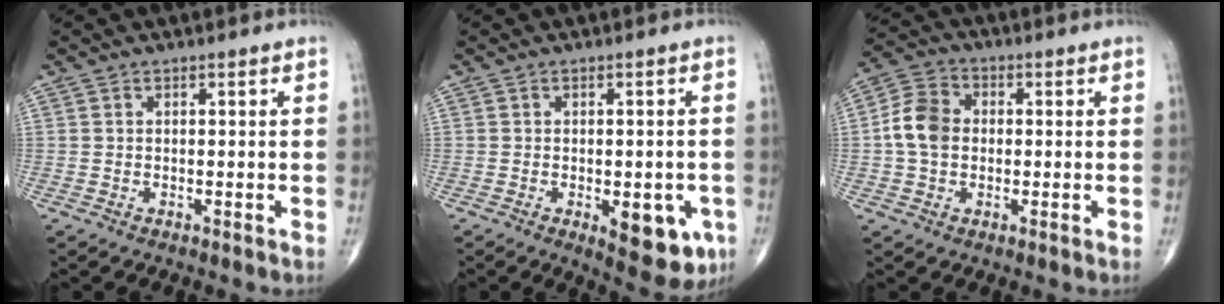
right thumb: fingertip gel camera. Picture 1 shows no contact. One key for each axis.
{"total": 10.0, "fx": -3.4, "fy": 4.5, "fz": 8.3, "tx": -0.078, "ty": -0.002, "tz": -0.032}
{"total": 7.9, "fx": -0.1, "fy": 6.2, "fz": 5.0, "tx": -0.088, "ty": 0.020, "tz": -0.012}